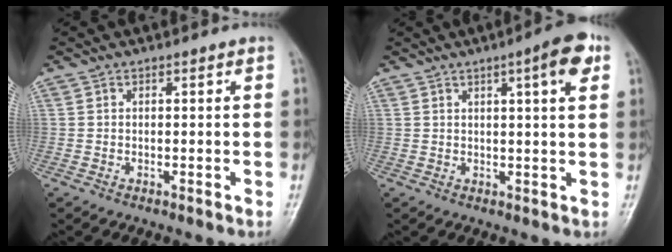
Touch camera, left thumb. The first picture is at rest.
{"total": 6.9, "force": [3.1, 1.0, 6.0], "torque": [-0.080, -0.004, 0.040]}